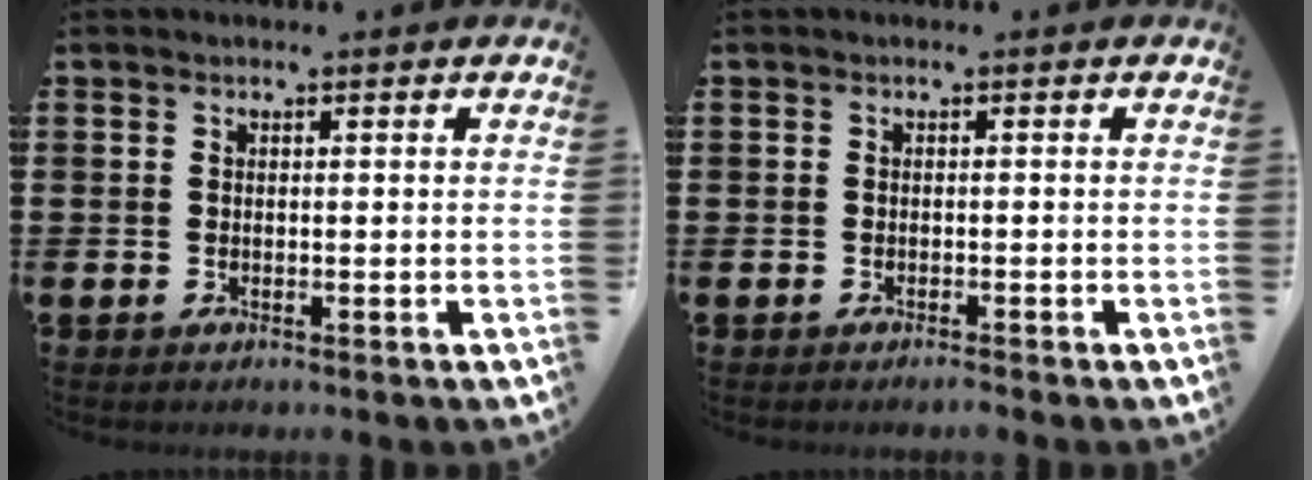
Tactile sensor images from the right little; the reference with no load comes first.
{"total": 0.5, "force": [-0.5, 0.0, 0.2], "torque": [-0.004, -0.004, -0.009]}